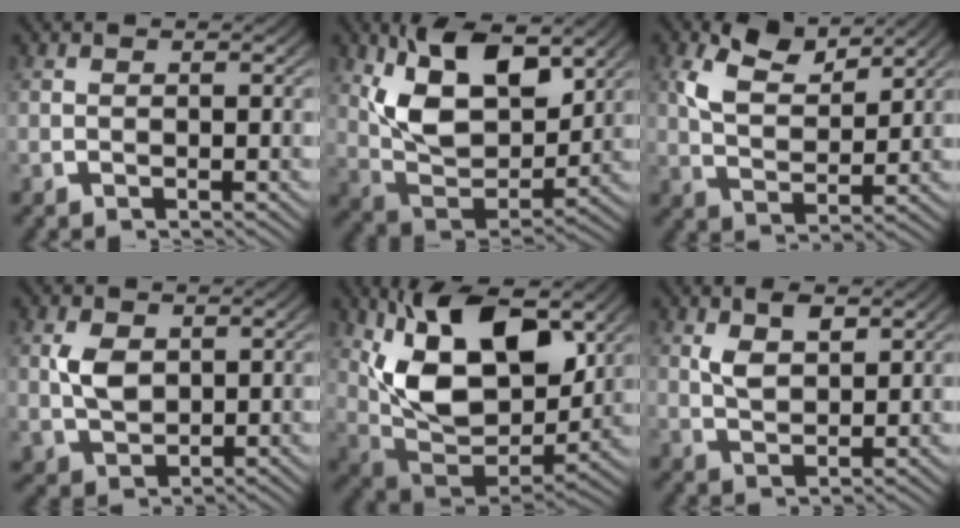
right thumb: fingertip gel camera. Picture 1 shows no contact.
{"total": 11.6, "force": [2.4, 7.3, 8.8], "torque": [-0.179, -0.023, 0.047]}
{"total": 5.7, "force": [3.3, 2.8, 3.8], "torque": [-0.078, -0.006, 0.065]}
{"total": 4.0, "force": [0.7, 3.0, 2.6], "torque": [-0.054, -0.016, 0.027]}
{"total": 15.9, "force": [1.8, 10.0, 12.3], "torque": [-0.244, -0.038, 0.042]}
{"total": 3.0, "force": [1.8, 1.2, 2.0], "torque": [-0.036, -0.001, 0.043]}